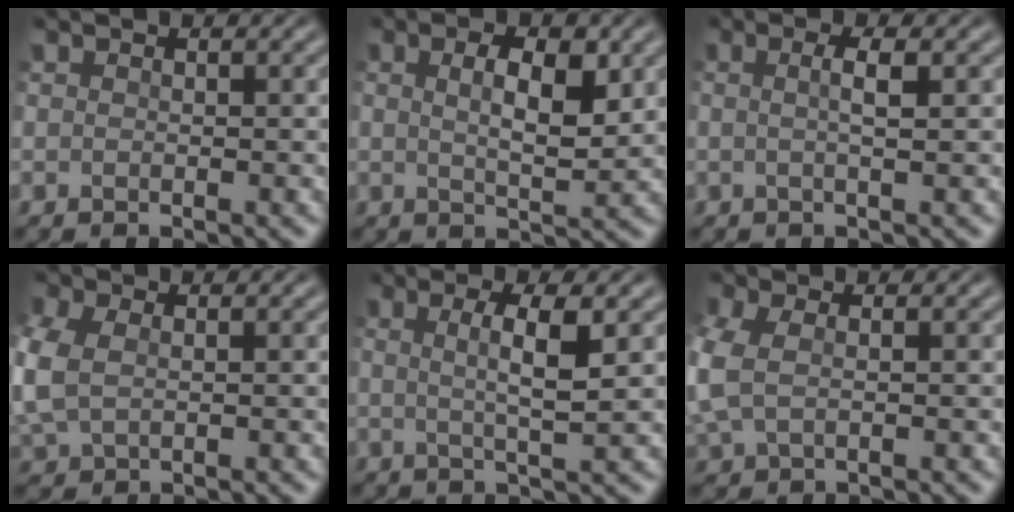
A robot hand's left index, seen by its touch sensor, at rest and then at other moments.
{"total": 4.2, "force": [1.0, 1.4, 3.8], "torque": [-0.069, -0.002, 0.017]}
{"total": 2.0, "force": [-0.1, 0.5, 2.0], "torque": [-0.034, 0.004, -0.009]}
{"total": 4.5, "force": [-0.3, 3.3, 3.1], "torque": [-0.102, -0.006, 0.003]}
{"total": 3.9, "force": [0.4, 0.8, 3.8], "torque": [-0.063, -0.001, 0.003]}
{"total": 3.4, "force": [-0.2, 2.1, 2.7], "torque": [-0.085, -0.001, -0.005]}